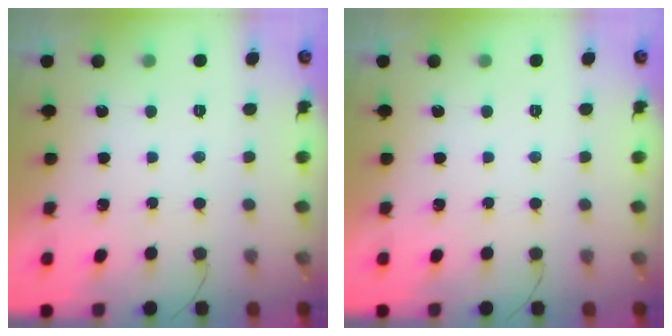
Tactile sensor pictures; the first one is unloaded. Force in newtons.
{"total": 0.0}